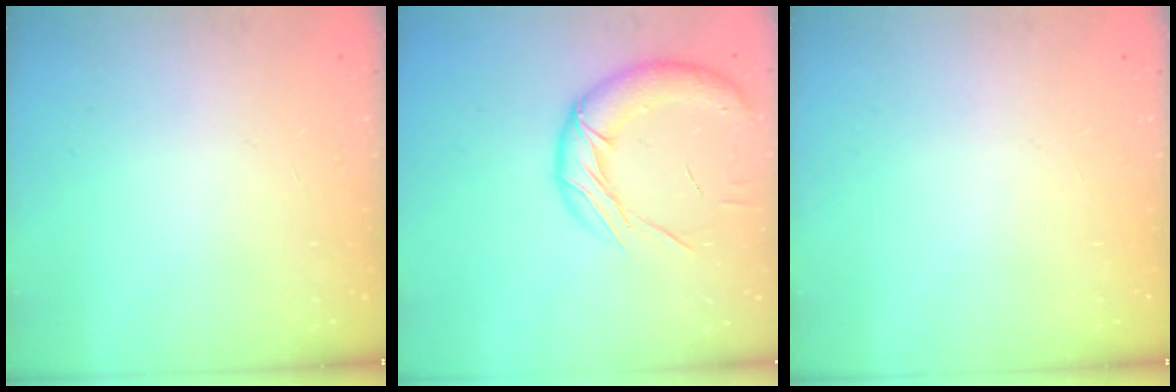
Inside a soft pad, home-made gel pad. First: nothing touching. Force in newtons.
{"total": 15.9, "press": 15.7, "slide": 1.9}
{"total": 0.0}